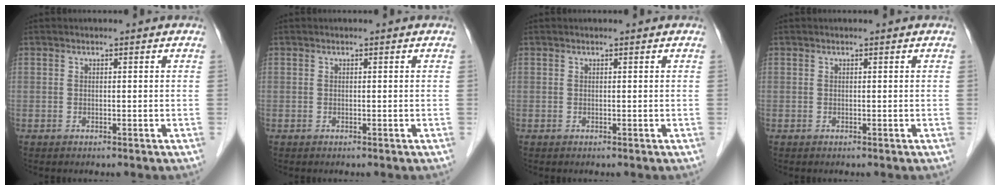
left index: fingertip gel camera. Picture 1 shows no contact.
{"total": 0.0}
{"total": 0.0}
{"total": 0.0}